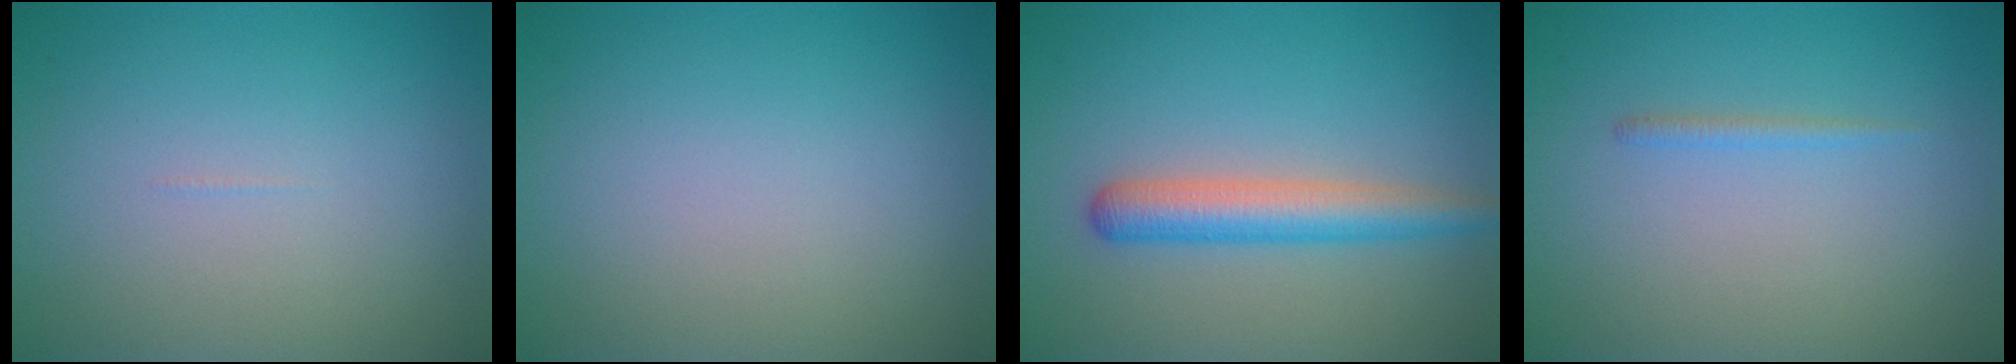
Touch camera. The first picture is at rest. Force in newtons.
{"total": 0.0}
{"total": 3.8, "press": 3.8, "slide": 0.2}
{"total": 0.8, "press": 0.8, "slide": 0.1}